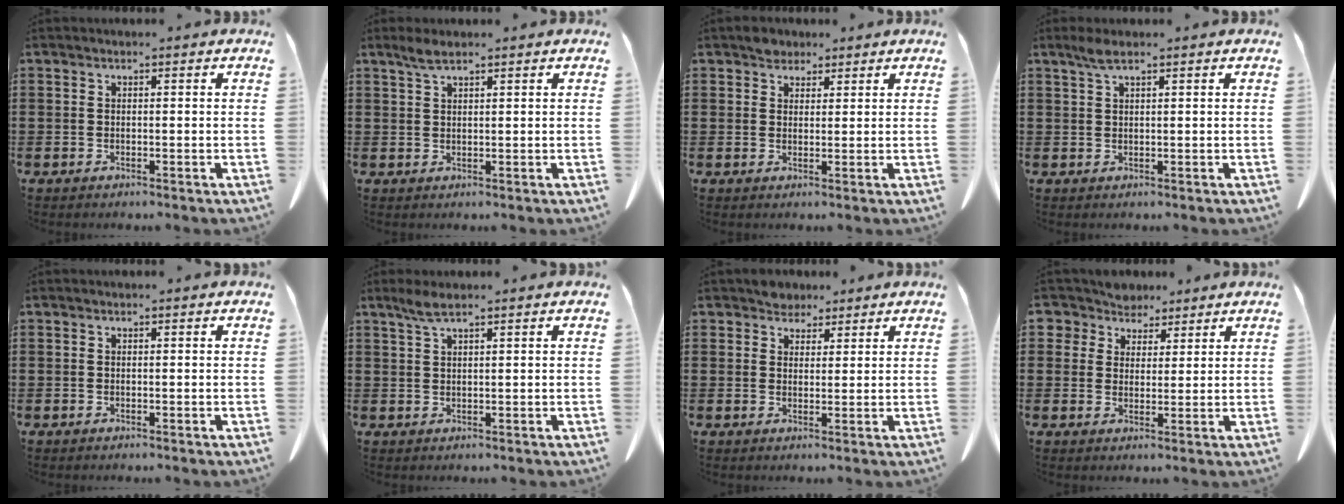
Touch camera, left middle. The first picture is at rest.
{"total": 2.2, "force": [1.6, 0.4, 1.5], "torque": [-0.033, 0.002, 0.029]}
{"total": 2.6, "force": [2.2, 1.4, 0.2], "torque": [-0.002, 0.003, 0.041]}
{"total": 2.2, "force": [1.3, 0.4, 1.7], "torque": [-0.037, 0.003, 0.023]}
{"total": 0.0}
{"total": 2.5, "force": [1.8, 0.3, 1.8], "torque": [-0.038, 0.001, 0.032]}
{"total": 3.2, "force": [2.8, 1.5, 0.1], "torque": [-0.012, 0.005, 0.056]}
{"total": 5.0, "force": [3.9, 3.0, 0.3], "torque": [-0.033, -0.006, 0.072]}